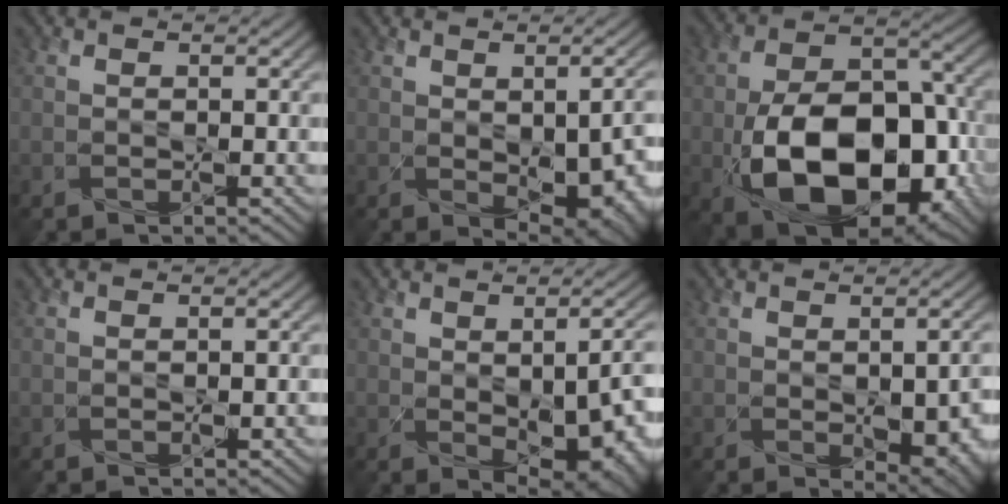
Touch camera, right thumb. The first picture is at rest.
{"total": 8.7, "force": [-1.8, 4.8, 7.1], "torque": [-0.101, -0.031, -0.005]}
{"total": 16.4, "force": [-5.7, 9.5, 12.1], "torque": [-0.195, -0.026, -0.096]}
{"total": 0.0}
{"total": 10.4, "force": [-2.0, 5.6, 8.5], "torque": [-0.111, -0.025, -0.004]}
{"total": 6.0, "force": [-1.2, 3.2, 4.9], "torque": [-0.079, -0.023, -0.002]}